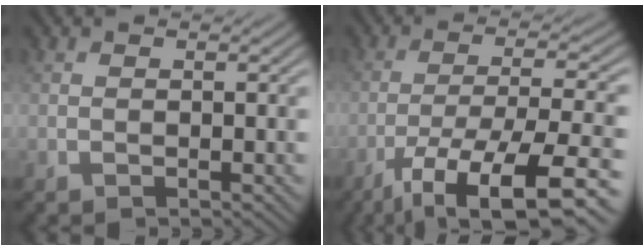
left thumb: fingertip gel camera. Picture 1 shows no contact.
{"total": 12.8, "force": [-7.5, 3.4, 9.7], "torque": [-0.182, -0.015, -0.114]}